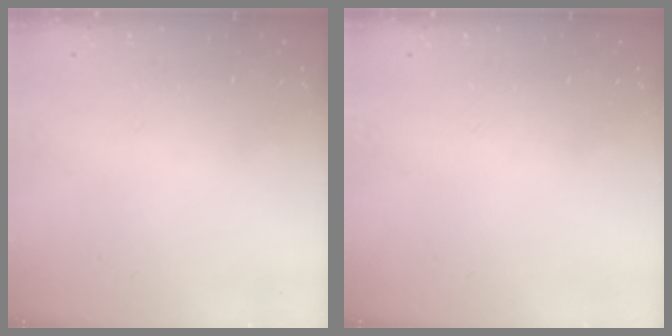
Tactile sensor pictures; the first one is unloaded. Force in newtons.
{"total": 0.0}